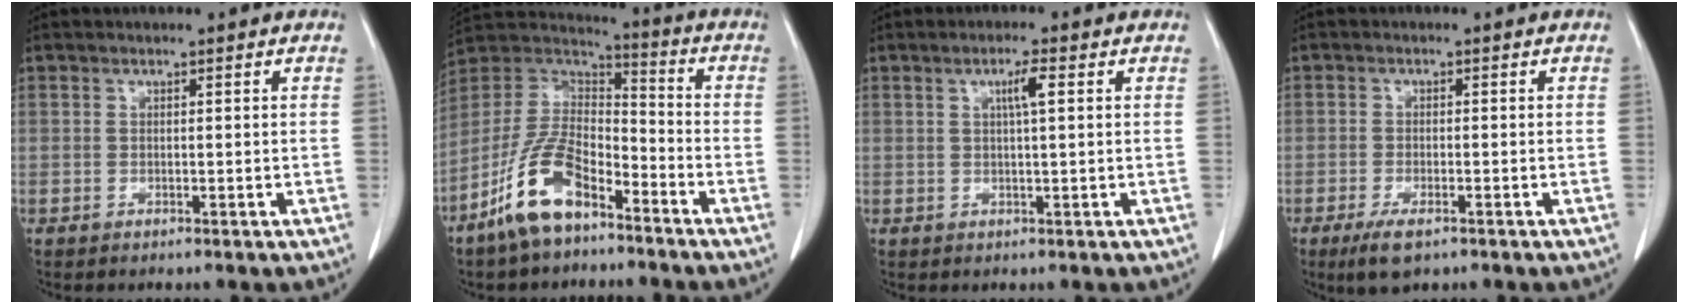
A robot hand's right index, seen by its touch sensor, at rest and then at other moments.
{"total": 13.2, "force": [-8.3, 5.3, 8.7], "torque": [-0.184, 0.009, -0.163]}
{"total": 2.9, "force": [0.9, 0.0, 2.7], "torque": [-0.048, 0.001, 0.014]}
{"total": 4.6, "force": [-2.9, 1.4, 3.3], "torque": [-0.065, -0.008, -0.045]}